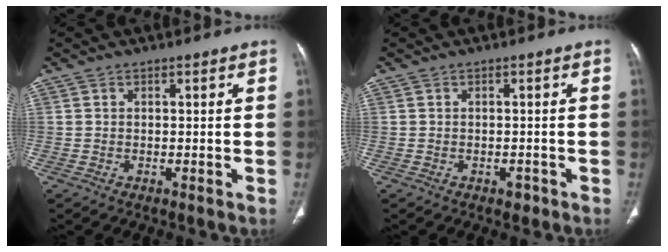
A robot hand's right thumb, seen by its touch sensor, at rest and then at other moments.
{"total": 1.1, "force": [-0.7, 0.8, 0.5], "torque": [0.000, 0.003, -0.008]}